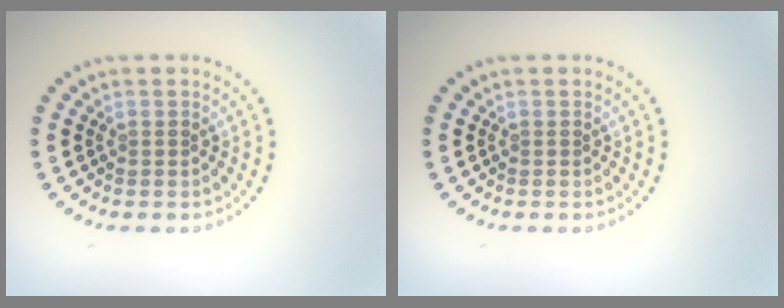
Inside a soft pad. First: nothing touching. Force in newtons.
{"total": 0.0}